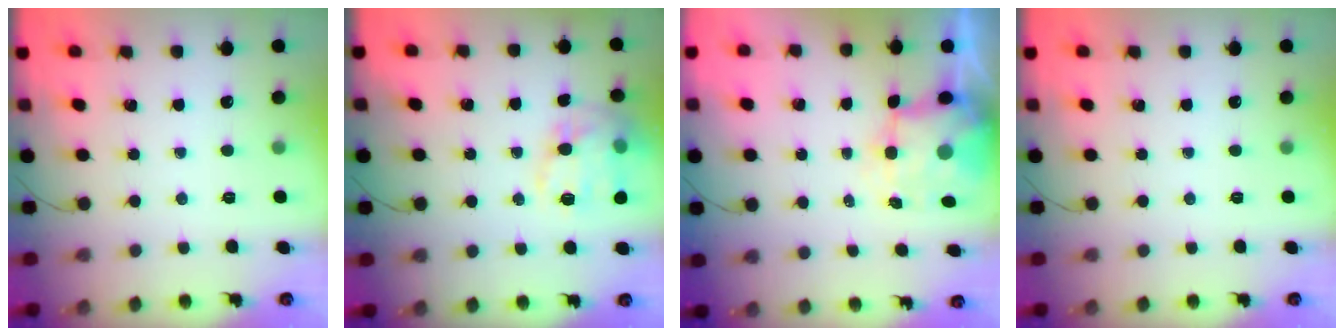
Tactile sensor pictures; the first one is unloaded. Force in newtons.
{"total": 16.9, "press": 16.9, "slide": 1.1}
{"total": 5.5, "press": 5.2, "slide": 1.9}
{"total": 0.0}